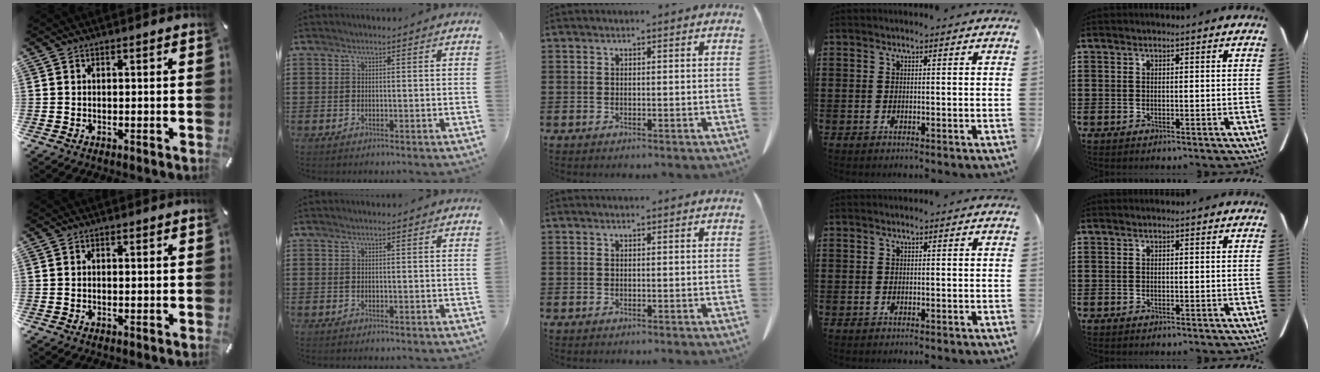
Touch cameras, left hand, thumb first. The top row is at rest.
{"thumb": {"total": 0.6, "force": [0.0, 0.4, 0.5], "torque": [-0.009, 0.001, 0.000]}}